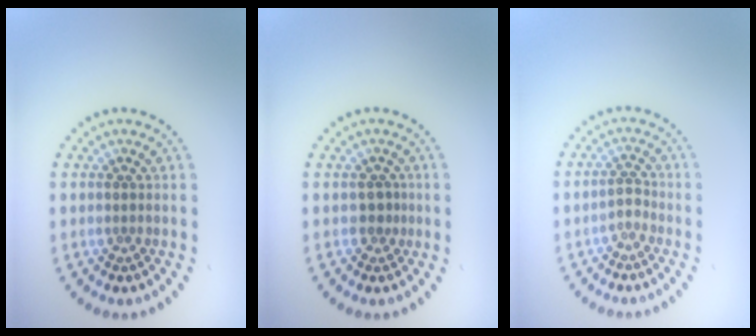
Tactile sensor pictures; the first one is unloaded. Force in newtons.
{"total": 1.2, "press": 0.9, "slide": 0.8}
{"total": 1.1, "press": 0.8, "slide": 0.7}